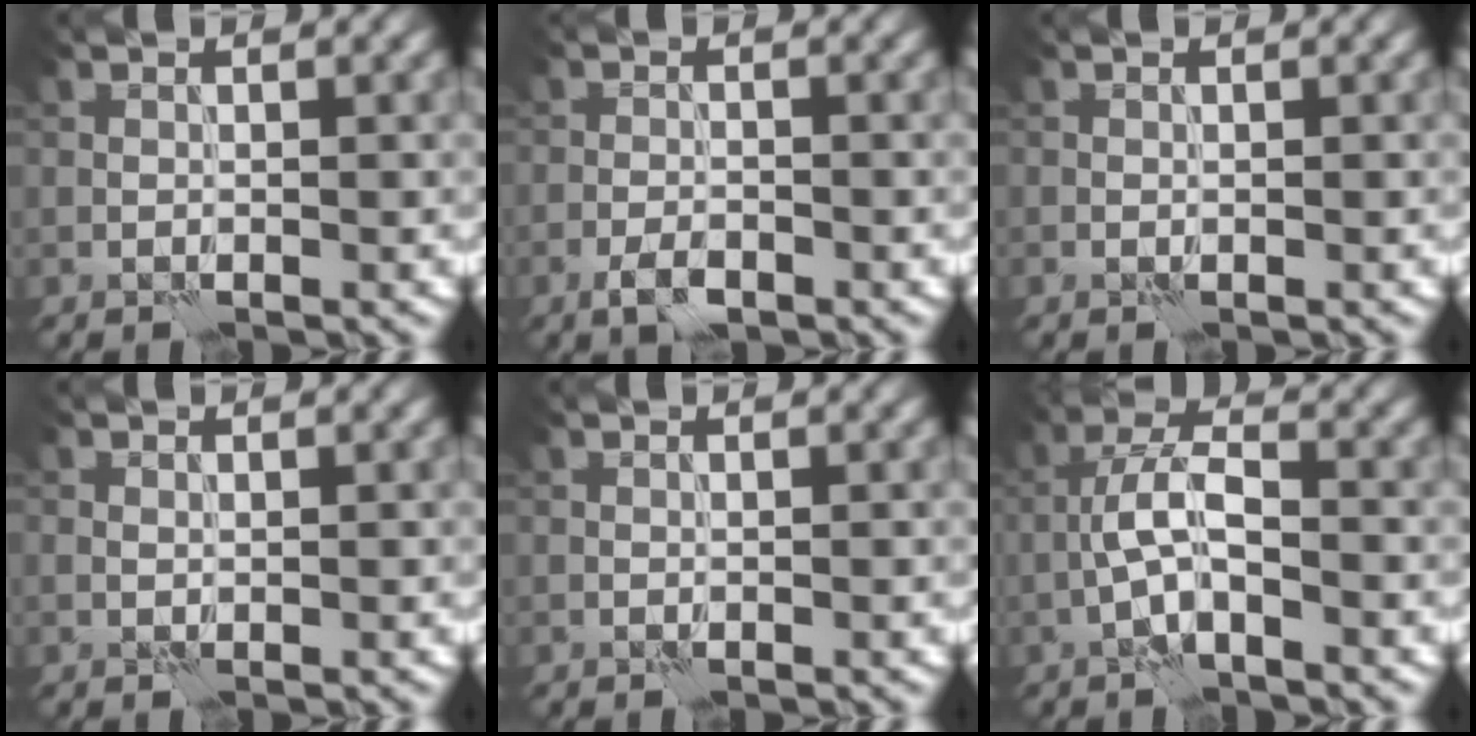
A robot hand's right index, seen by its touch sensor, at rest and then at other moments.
{"total": 2.1, "force": [-1.2, 0.9, 1.4], "torque": [-0.030, -0.001, -0.028]}
{"total": 0.0}
{"total": 0.5, "force": [0.3, 0.4, 0.1], "torque": [-0.003, -0.003, 0.006]}
{"total": 0.0}
{"total": 3.8, "force": [-1.2, 1.2, 3.3], "torque": [-0.069, 0.012, -0.032]}